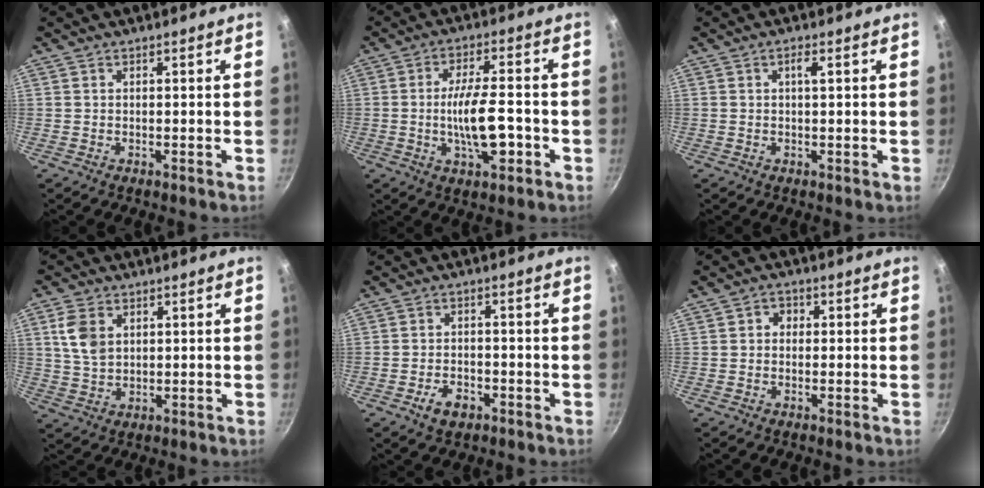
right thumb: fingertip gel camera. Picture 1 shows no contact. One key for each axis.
{"total": 10.5, "fx": -2.4, "fy": 3.7, "fz": 9.5, "tx": -0.153, "ty": 0.015, "tz": -0.043}
{"total": 1.9, "fx": 0.4, "fy": 0.3, "fz": 1.8, "tx": -0.035, "ty": 0.002, "tz": 0.007}
{"total": 7.0, "fx": 2.2, "fy": 4.8, "fz": 4.6, "tx": -0.080, "ty": -0.006, "tz": 0.045}
{"total": 4.5, "fx": -2.4, "fy": 2.8, "fz": 2.7, "tx": -0.040, "ty": 0.014, "tz": -0.040}
{"total": 2.4, "fx": 0.1, "fy": 2.1, "fz": 1.1, "tx": -0.006, "ty": 0.006, "tz": -0.003}